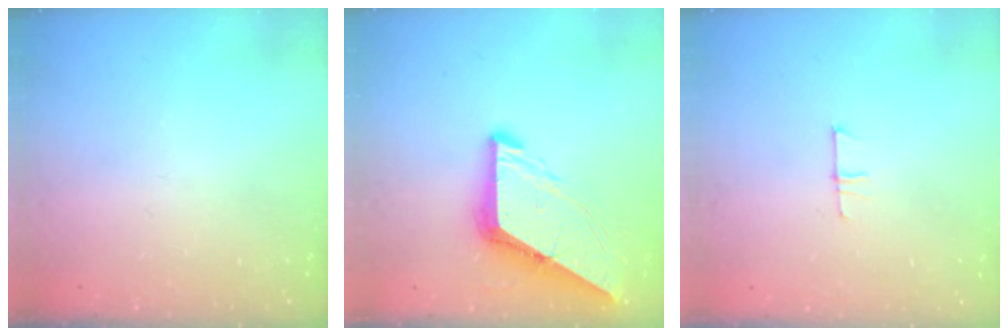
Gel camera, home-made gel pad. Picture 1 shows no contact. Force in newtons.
{"total": 9.5, "press": 9.5, "slide": 1.1}
{"total": 5.3, "press": 5.3, "slide": 0.4}